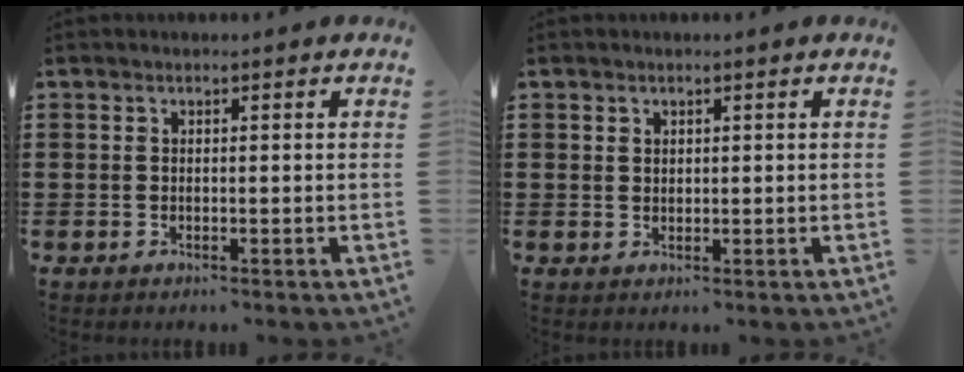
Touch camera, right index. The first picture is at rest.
{"total": 1.1, "force": [0.8, 0.8, 0.2], "torque": [-0.006, 0.003, 0.016]}